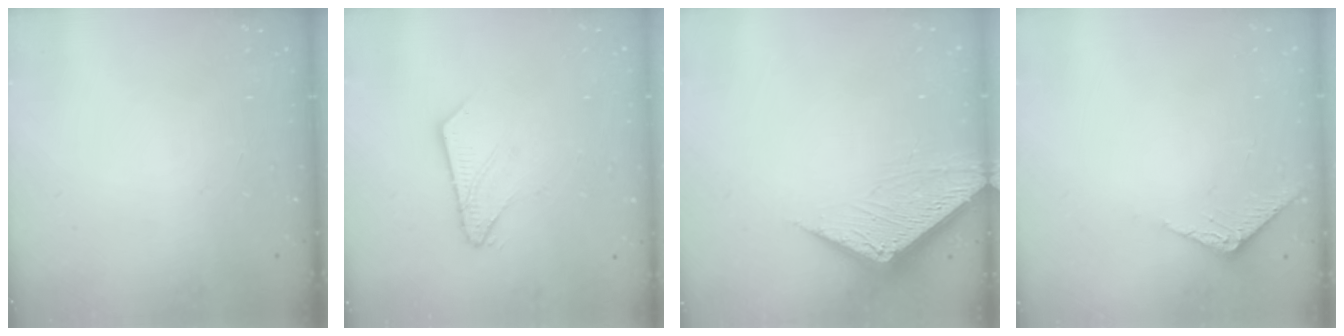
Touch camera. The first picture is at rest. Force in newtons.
{"total": 7.5, "press": 7.5, "slide": 0.6}
{"total": 5.1, "press": 5.1, "slide": 0.2}
{"total": 3.2, "press": 3.2, "slide": 0.3}